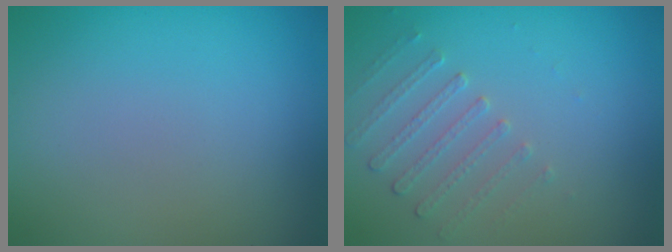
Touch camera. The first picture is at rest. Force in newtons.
{"total": 1.7, "press": 1.2, "slide": 1.2}